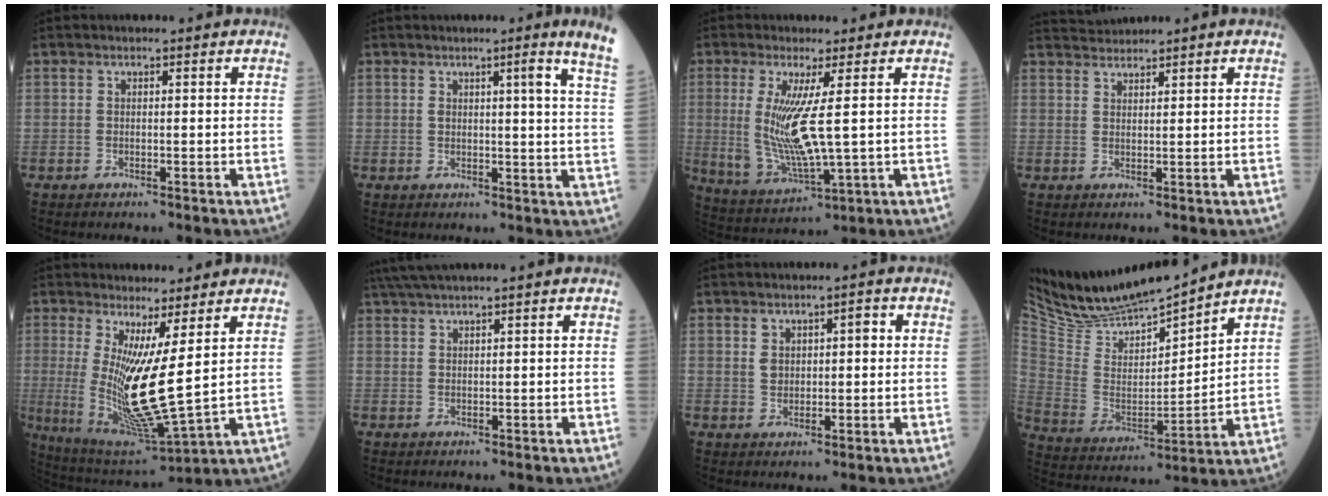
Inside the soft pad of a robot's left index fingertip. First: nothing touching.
{"total": 8.1, "force": [5.9, -1.6, 5.4], "torque": [-0.065, -0.045, 0.041]}
{"total": 9.5, "force": [1.0, 0.8, 9.4], "torque": [-0.210, -0.022, 0.027]}
{"total": 2.4, "force": [2.3, -0.6, -0.3], "torque": [-0.004, 0.013, 0.055]}
{"total": 11.7, "force": [1.8, 0.6, 11.5], "torque": [-0.229, -0.039, 0.044]}
{"total": 3.8, "force": [3.2, -0.8, 2.0], "torque": [-0.040, 0.023, 0.065]}
{"total": 3.6, "force": [0.9, 2.4, 2.5], "torque": [-0.041, 0.019, 0.018]}
{"total": 15.6, "force": [14.9, 0.9, 4.5], "torque": [-0.105, -0.008, 0.284]}